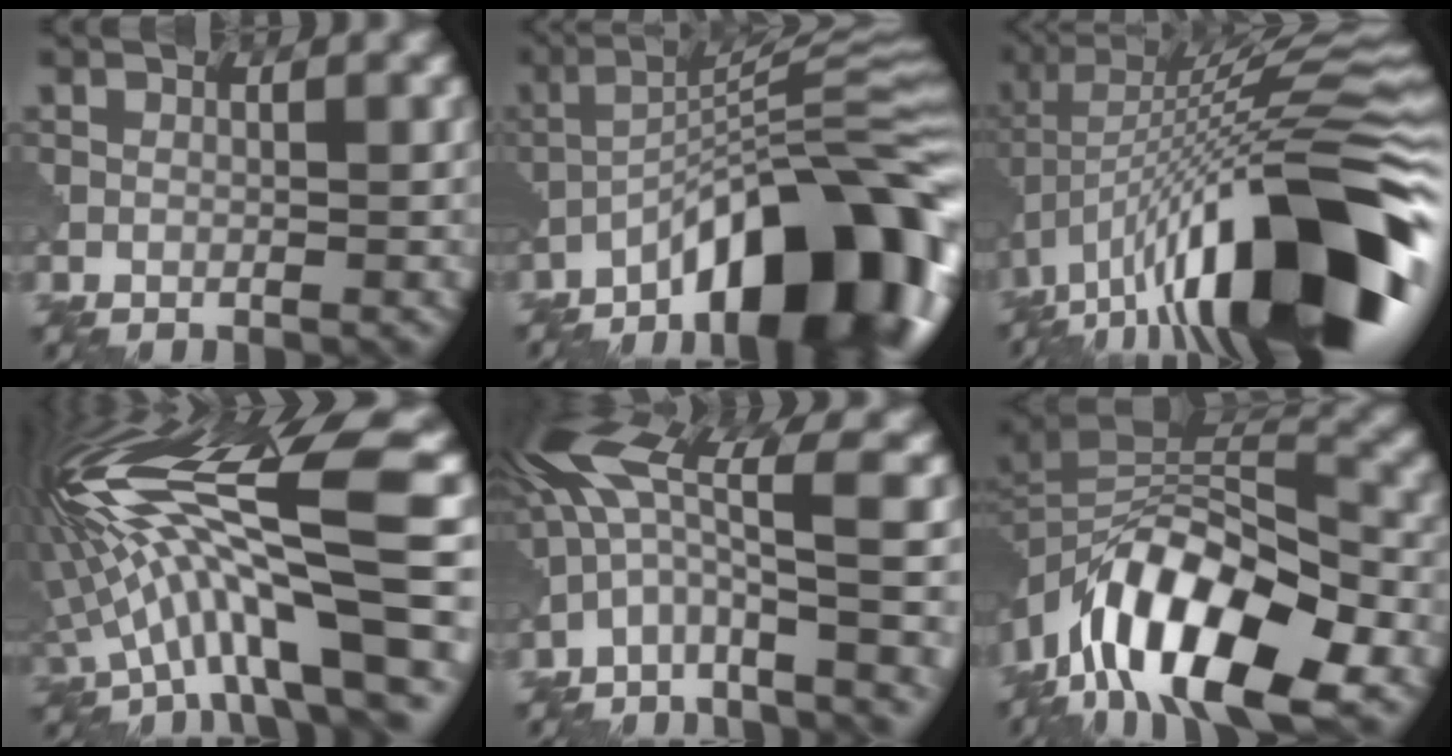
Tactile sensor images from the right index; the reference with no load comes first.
{"total": 14.7, "force": [-9.0, 4.1, 10.9], "torque": [-0.156, 0.021, -0.139]}
{"total": 18.2, "force": [-6.8, 6.3, 15.7], "torque": [-0.240, 0.037, -0.127]}
{"total": 14.5, "force": [0.2, 3.1, 14.1], "torque": [-0.243, 0.016, 0.018]}
{"total": 8.1, "force": [-0.2, 1.6, 8.0], "torque": [-0.158, 0.022, -0.003]}
{"total": 13.3, "force": [-7.0, 6.1, 9.5], "torque": [-0.159, 0.010, -0.121]}